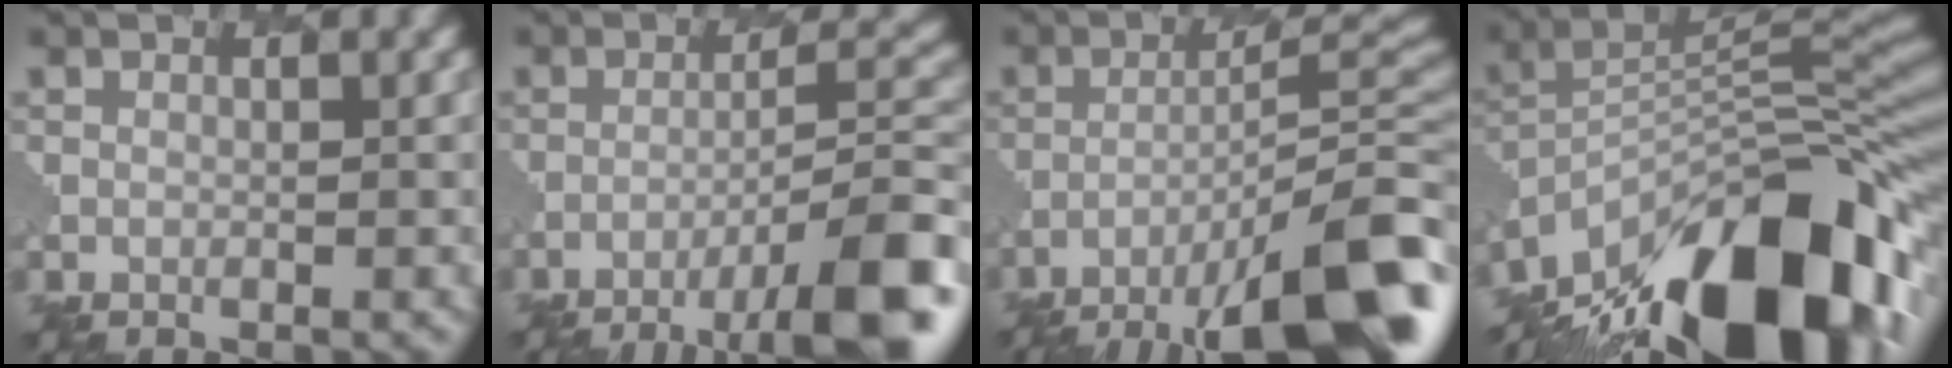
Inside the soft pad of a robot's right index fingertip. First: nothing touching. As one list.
[{"total": 9.9, "force": [-6.9, 1.7, 6.9], "torque": [-0.109, 0.015, -0.117]}, {"total": 13.7, "force": [-9.2, 3.0, 9.7], "torque": [-0.161, 0.013, -0.143]}, {"total": 15.8, "force": [-10.7, 5.8, 10.1], "torque": [-0.197, 0.021, -0.201]}]